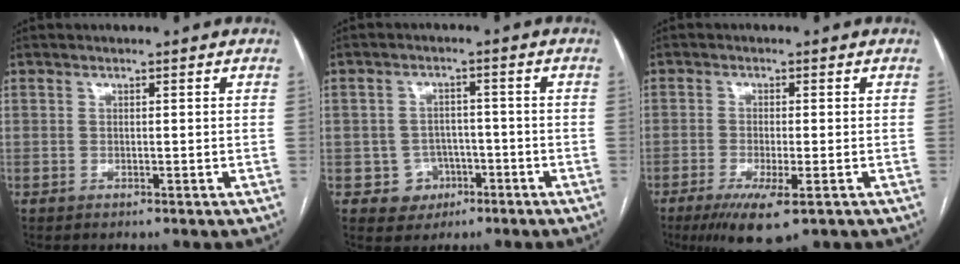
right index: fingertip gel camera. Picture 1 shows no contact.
{"total": 4.9, "force": [-1.9, 4.5, 0.3], "torque": [0.005, 0.015, -0.021]}
{"total": 7.2, "force": [-3.9, 1.2, 6.0], "torque": [-0.103, -0.020, -0.062]}